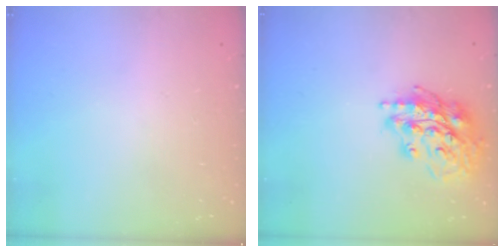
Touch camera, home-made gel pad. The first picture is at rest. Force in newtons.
{"total": 17.5, "press": 17.4, "slide": 1.8}